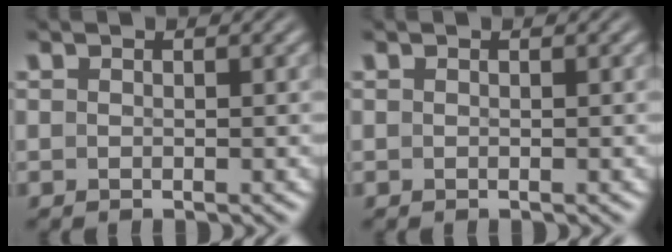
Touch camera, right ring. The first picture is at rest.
{"total": 0.0}